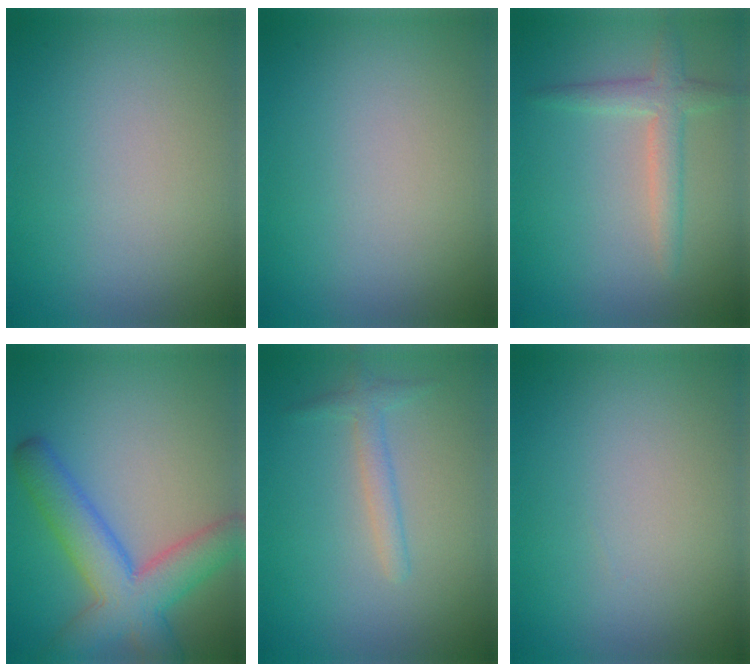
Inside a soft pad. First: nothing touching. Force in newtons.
{"total": 0.0}
{"total": 2.5, "press": 2.5, "slide": 0.1}
{"total": 7.1, "press": 7.1, "slide": 0.3}
{"total": 1.6, "press": 1.6, "slide": 0.1}
{"total": 0.0}